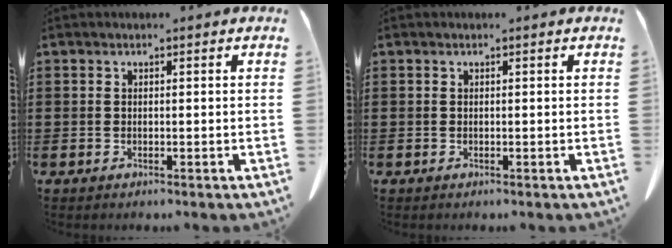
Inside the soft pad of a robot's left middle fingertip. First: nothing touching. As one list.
[{"total": 0.0}]